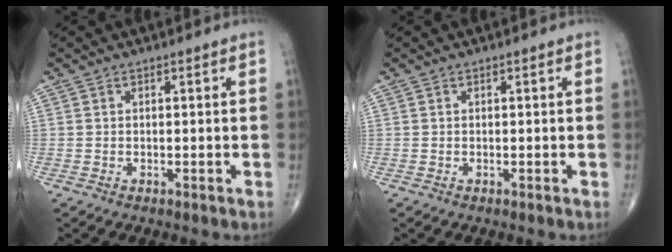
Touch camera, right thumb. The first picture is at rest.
{"total": 0.0}